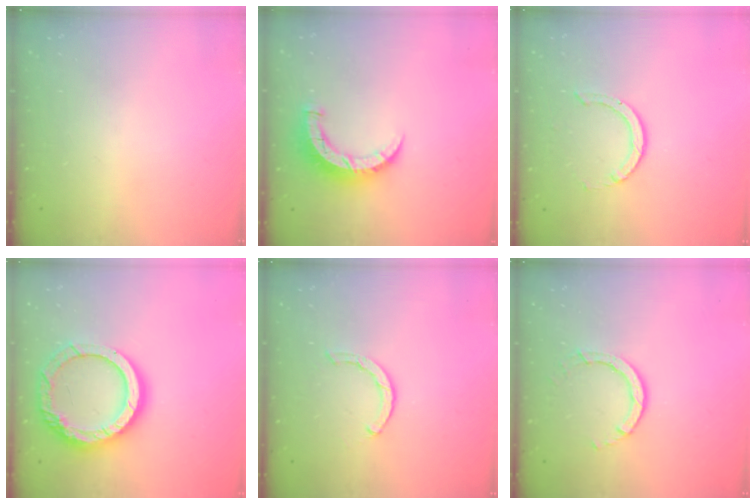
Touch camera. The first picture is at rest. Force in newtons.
{"total": 8.7, "press": 8.6, "slide": 0.5}
{"total": 3.0, "press": 3.0, "slide": 0.3}
{"total": 17.4, "press": 17.3, "slide": 1.6}
{"total": 2.1, "press": 2.1, "slide": 0.2}
{"total": 4.0, "press": 4.0, "slide": 0.4}